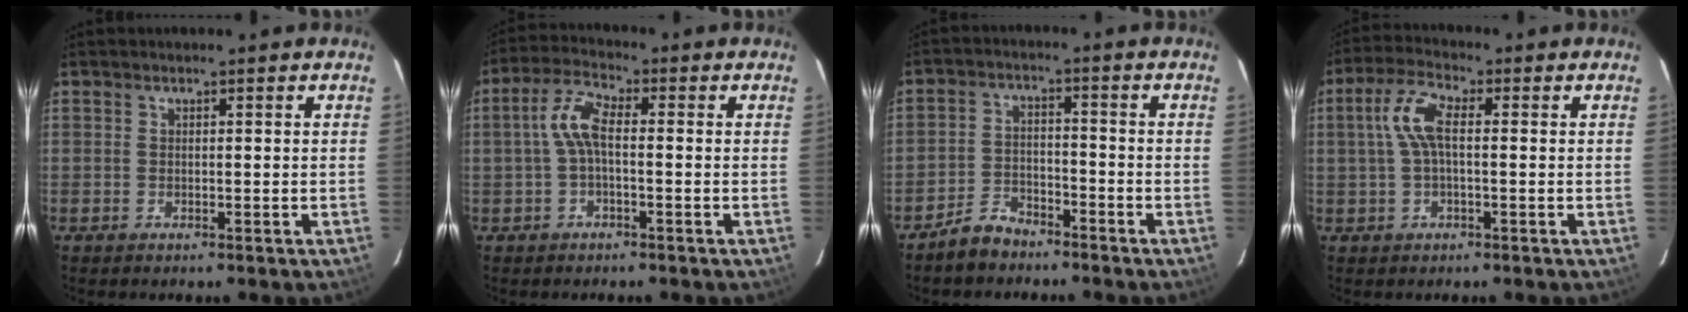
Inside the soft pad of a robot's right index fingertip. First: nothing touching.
{"total": 5.5, "force": [-0.5, 1.9, 5.1], "torque": [-0.113, 0.018, -0.012]}
{"total": 5.5, "force": [-4.6, 2.7, 1.4], "torque": [-0.045, 0.015, -0.081]}
{"total": 6.5, "force": [0.5, 2.4, 6.0], "torque": [-0.127, 0.017, 0.009]}